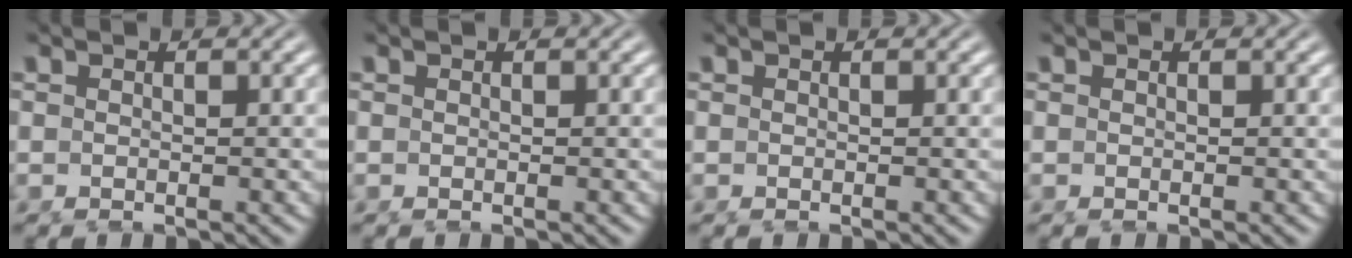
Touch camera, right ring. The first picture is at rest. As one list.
[{"total": 0.0}, {"total": 0.0}, {"total": 0.0}]